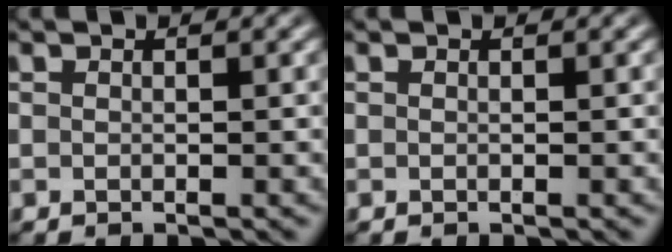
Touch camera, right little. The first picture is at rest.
{"total": 0.0}